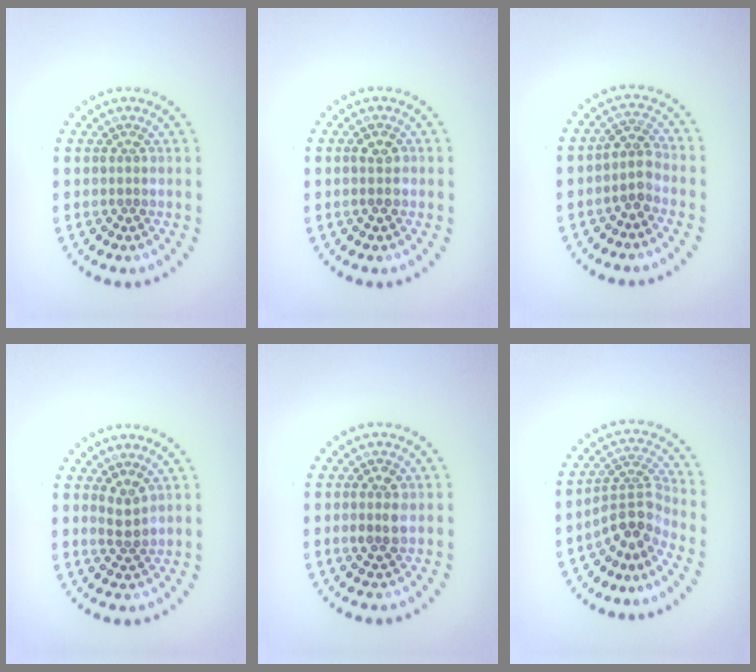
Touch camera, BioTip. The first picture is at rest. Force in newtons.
{"total": 1.6, "press": 1.5, "slide": 0.3}
{"total": 2.4, "press": 1.8, "slide": 1.5}
{"total": 1.9, "press": 1.6, "slide": 0.9}
{"total": 2.1, "press": 2.1, "slide": 0.2}
{"total": 3.7, "press": 2.6, "slide": 2.7}